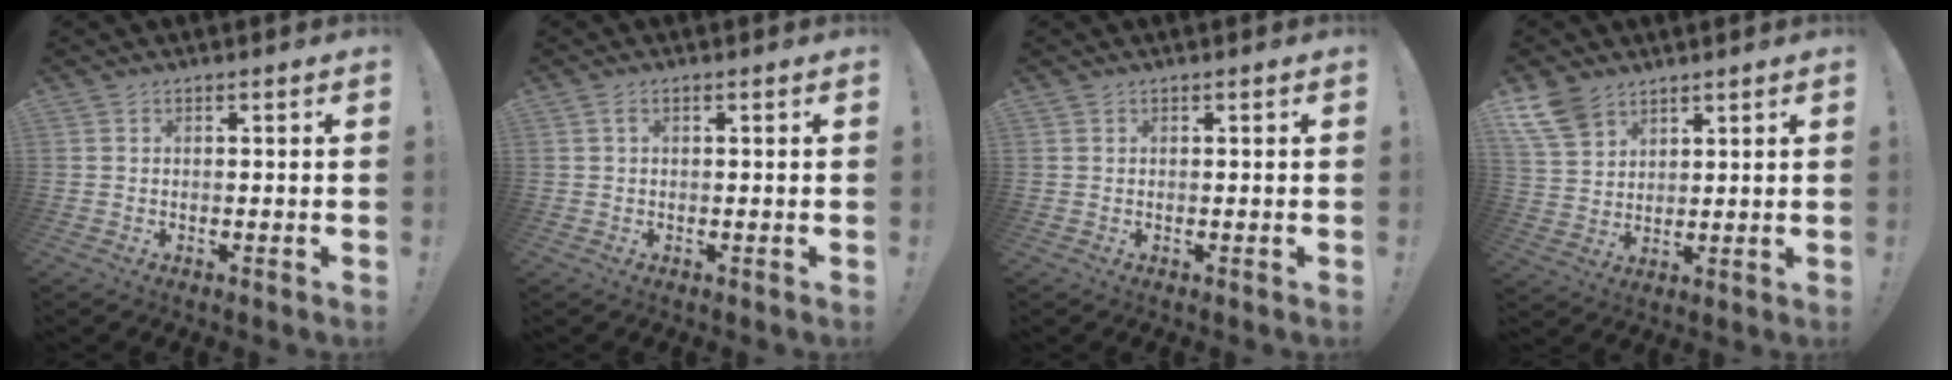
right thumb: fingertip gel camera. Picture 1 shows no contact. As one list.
[{"total": 1.2, "force": [0.3, 0.5, 1.0], "torque": [-0.018, 0.001, 0.004]}, {"total": 0.0}, {"total": 9.1, "force": [6.5, 5.3, 3.5], "torque": [-0.065, -0.032, 0.131]}]